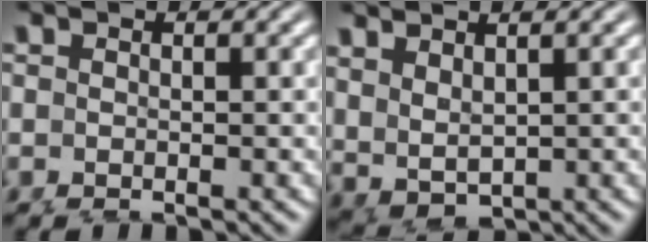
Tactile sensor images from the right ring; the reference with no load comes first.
{"total": 2.1, "force": [2.1, -0.1, 0.3], "torque": [-0.005, 0.001, 0.054]}